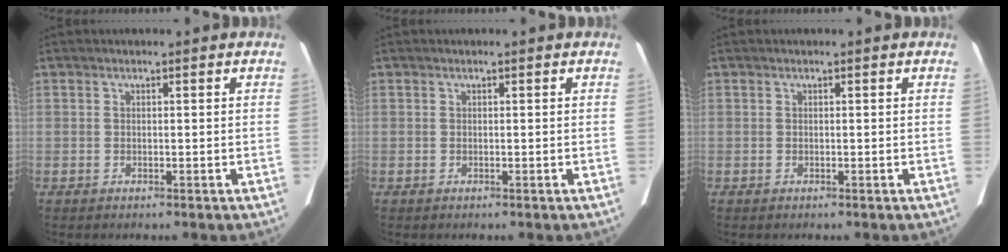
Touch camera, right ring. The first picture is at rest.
{"total": 0.0}
{"total": 0.0}